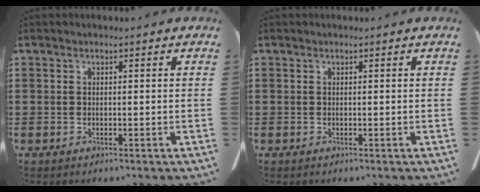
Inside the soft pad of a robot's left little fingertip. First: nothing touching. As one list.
[{"total": 0.0}]